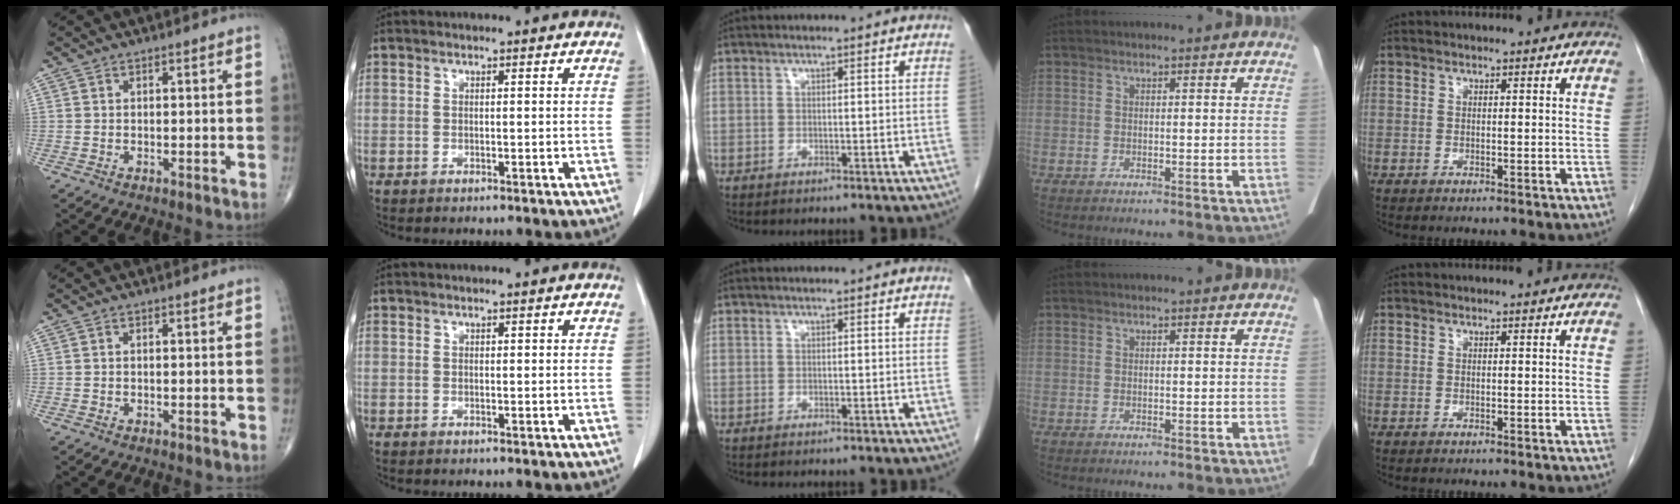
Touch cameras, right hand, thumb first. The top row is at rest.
{}